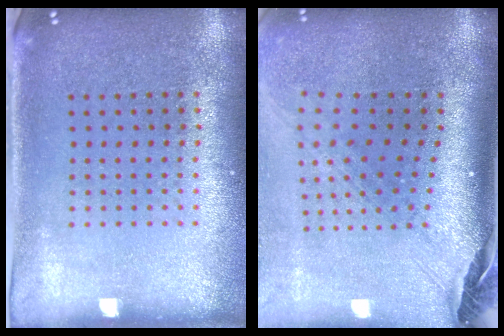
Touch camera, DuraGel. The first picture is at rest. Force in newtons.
{"total": 2.9, "press": 2.2, "slide": 2.0}